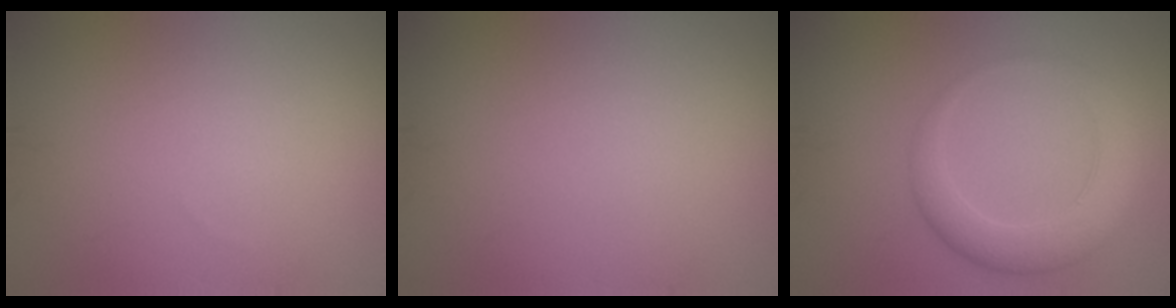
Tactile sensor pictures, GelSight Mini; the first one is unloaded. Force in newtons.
{"total": 0.0}
{"total": 4.4, "press": 4.3, "slide": 0.3}